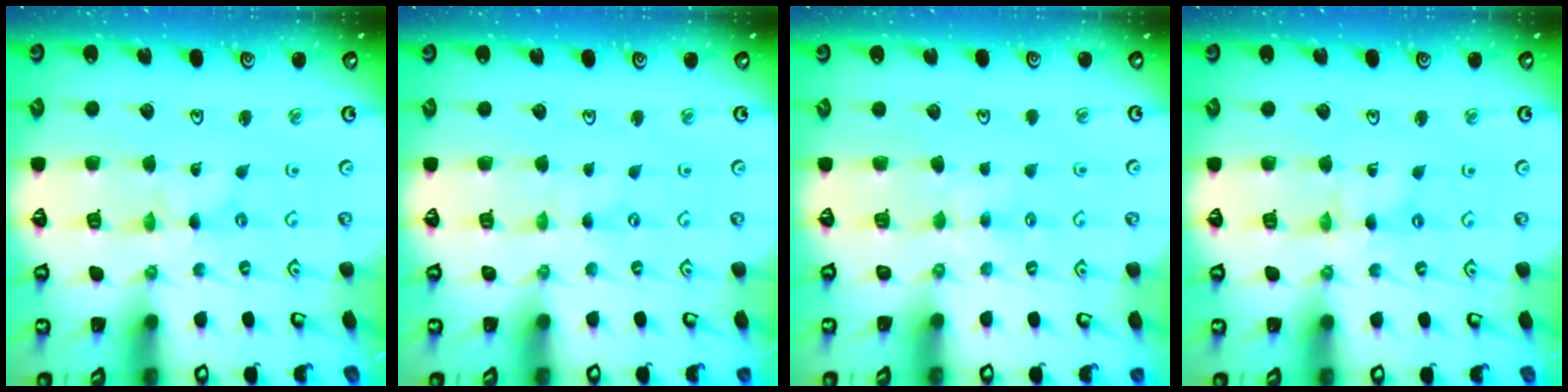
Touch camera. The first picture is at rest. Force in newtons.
{"total": 0.0}
{"total": 3.0, "press": 3.0, "slide": 0.5}
{"total": 0.9, "press": 0.9, "slide": 0.2}